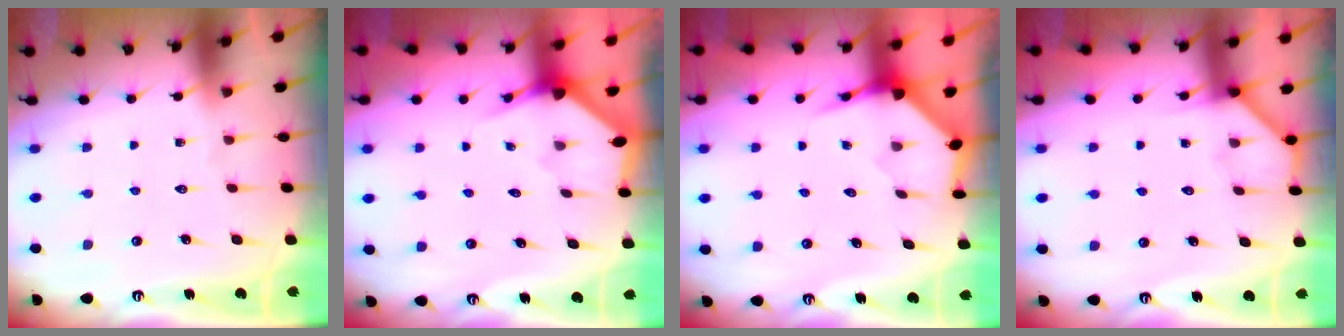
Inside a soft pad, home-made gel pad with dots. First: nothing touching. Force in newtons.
{"total": 2.2, "press": 2.2, "slide": 0.2}
{"total": 3.9, "press": 3.9, "slide": 0.5}
{"total": 2.9, "press": 2.9, "slide": 0.5}